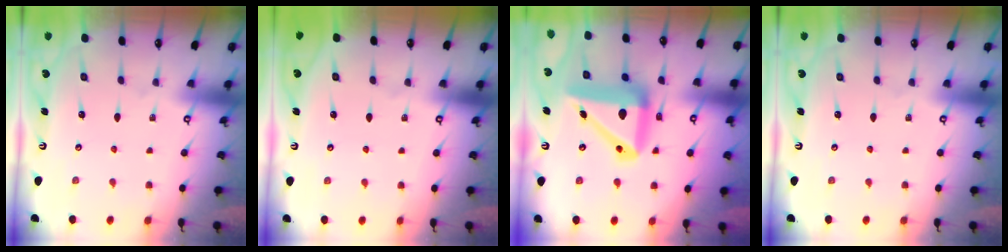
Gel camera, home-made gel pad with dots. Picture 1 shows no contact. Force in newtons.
{"total": 0.0}
{"total": 18.7, "press": 18.5, "slide": 2.9}
{"total": 0.0}